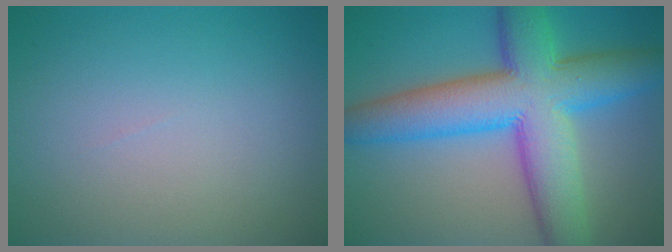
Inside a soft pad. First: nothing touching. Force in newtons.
{"total": 11.7, "press": 11.7, "slide": 0.1}